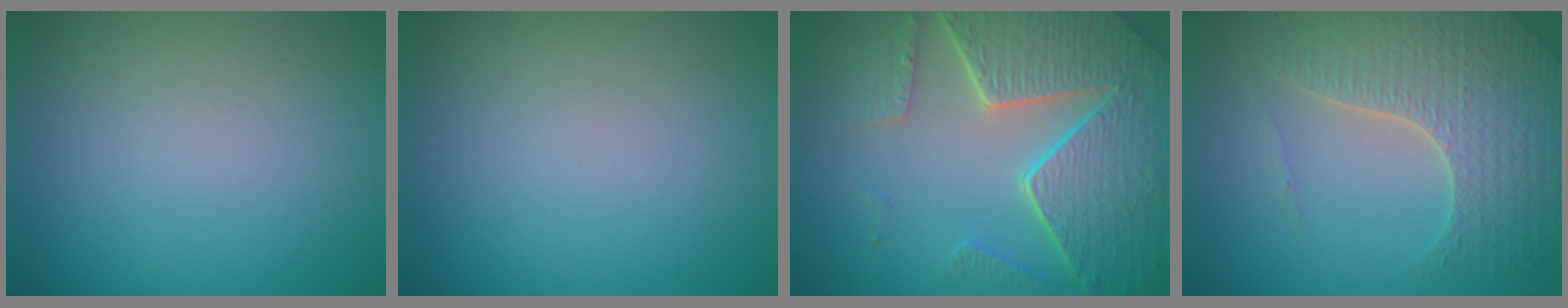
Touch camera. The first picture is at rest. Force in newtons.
{"total": 0.0}
{"total": 8.4, "press": 6.2, "slide": 5.7}
{"total": 5.0, "press": 4.4, "slide": 2.3}